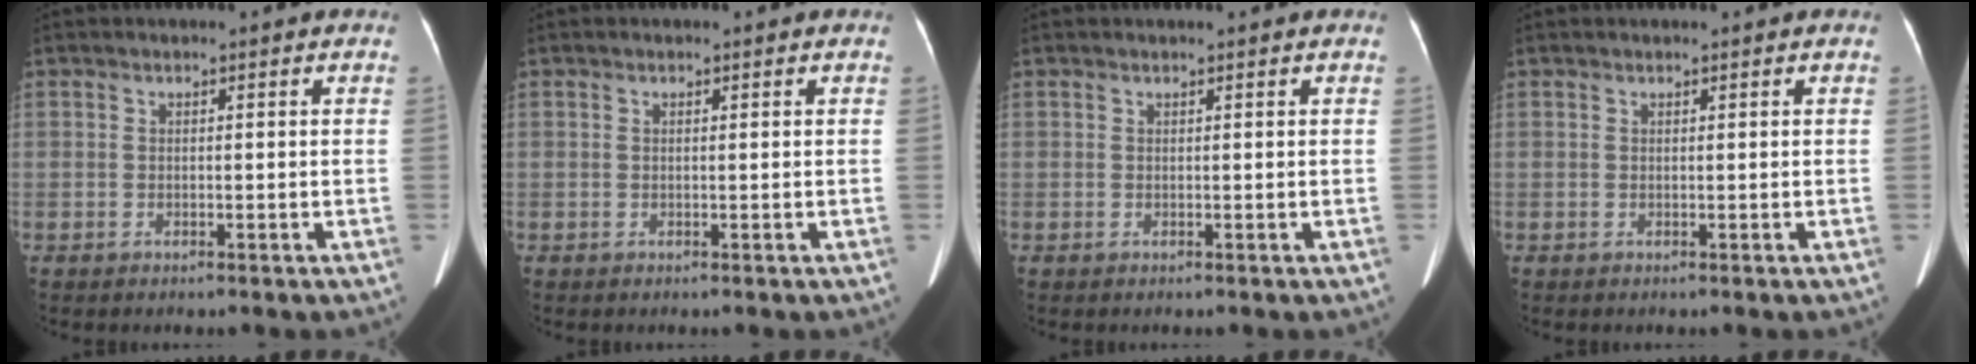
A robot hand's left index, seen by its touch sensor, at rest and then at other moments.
{"total": 0.0}
{"total": 1.2, "force": [1.1, 0.0, 0.5], "torque": [-0.009, 0.006, 0.015]}
{"total": 1.0, "force": [0.9, 0.0, 0.5], "torque": [-0.009, 0.006, 0.012]}